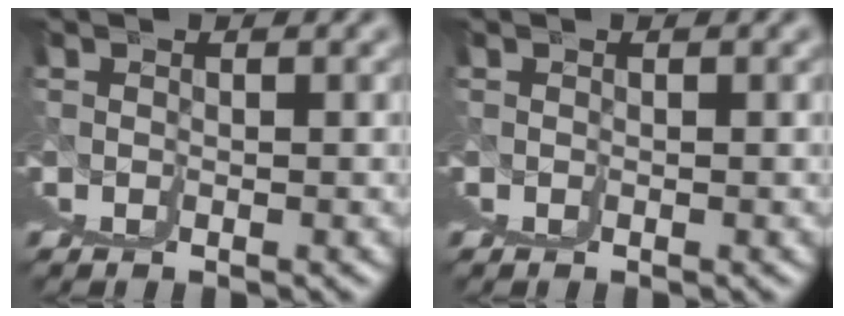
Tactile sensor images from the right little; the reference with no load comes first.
{"total": 0.0}